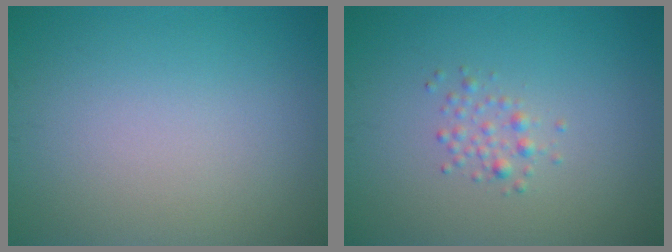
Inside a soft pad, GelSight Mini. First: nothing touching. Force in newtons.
{"total": 1.3, "press": 1.3, "slide": 0.0}